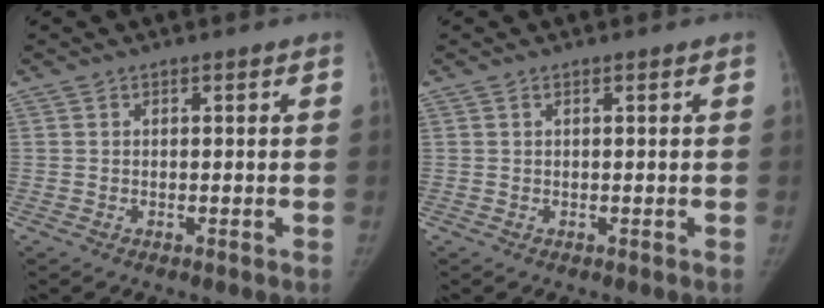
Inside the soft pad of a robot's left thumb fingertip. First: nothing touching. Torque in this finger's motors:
{"motor_torque": [0.29, -0.14, -0.15, -0.27, 0.01]}